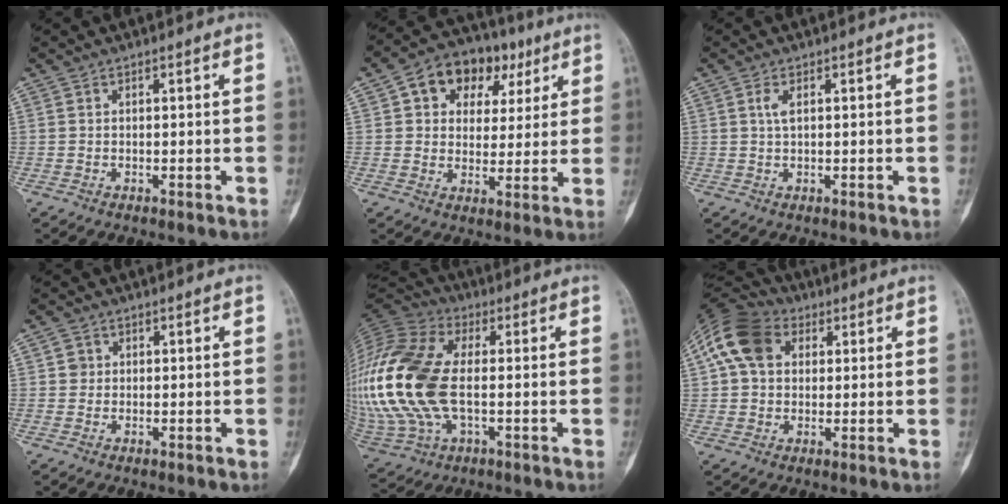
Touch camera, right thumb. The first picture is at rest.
{"total": 13.6, "force": [5.5, 10.0, 7.5], "torque": [-0.062, 0.009, 0.082]}
{"total": 2.0, "force": [0.4, 0.7, 1.9], "torque": [-0.038, 0.002, 0.010]}
{"total": 1.6, "force": [0.2, 1.5, 0.3], "torque": [0.006, 0.005, 0.002]}
{"total": 26.4, "force": [-0.7, 14.8, 21.8], "torque": [-0.532, 0.004, -0.006]}
{"total": 11.5, "force": [3.6, 8.0, 7.4], "torque": [-0.142, 0.019, 0.057]}